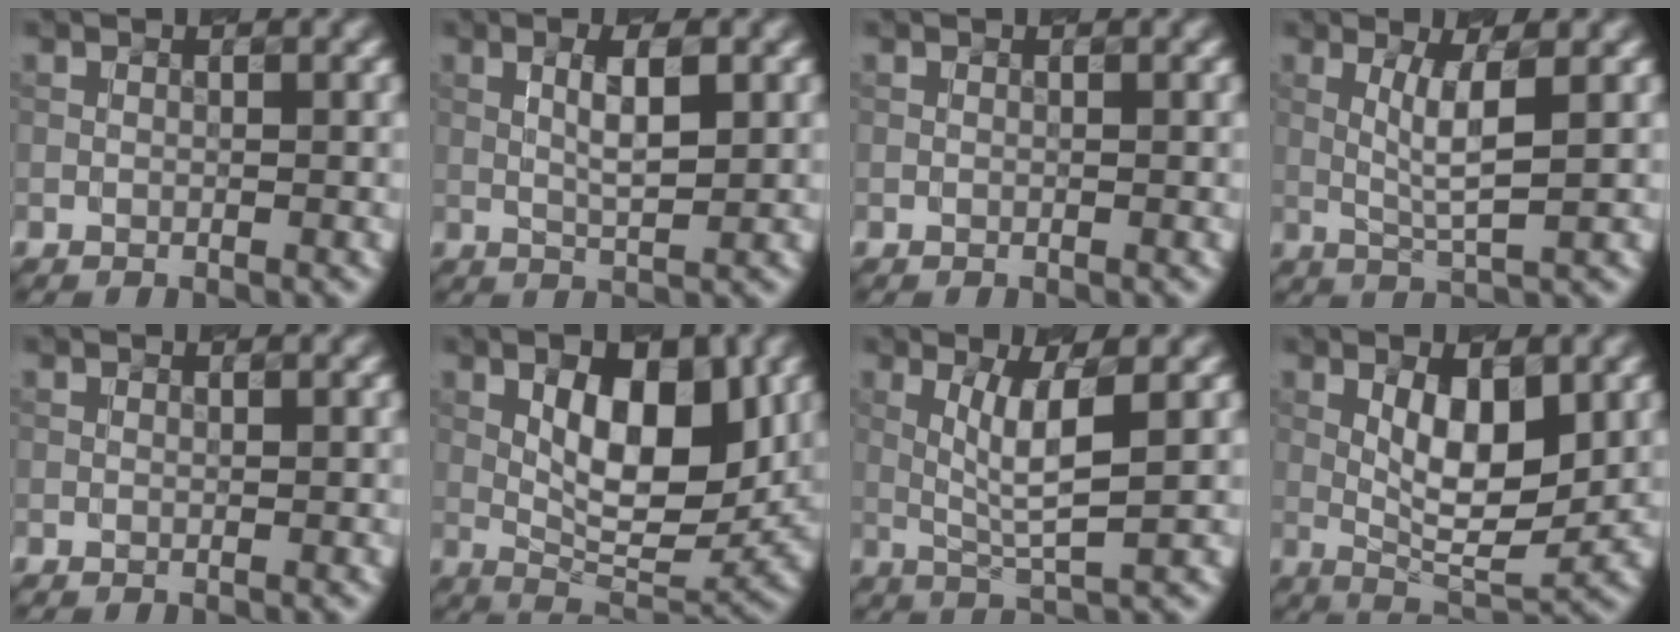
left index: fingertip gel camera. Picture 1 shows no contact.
{"total": 3.3, "force": [0.8, 0.7, 3.1], "torque": [-0.056, 0.002, 0.015]}
{"total": 0.0}
{"total": 3.4, "force": [0.7, 0.3, 3.3], "torque": [-0.070, -0.002, 0.021]}
{"total": 0.0}
{"total": 8.7, "force": [2.1, 3.7, 7.6], "torque": [-0.111, -0.002, 0.033]}
{"total": 4.4, "force": [0.9, 0.6, 4.2], "torque": [-0.090, -0.003, 0.025]}
{"total": 6.6, "force": [1.2, 2.3, 6.1], "torque": [-0.099, -0.005, 0.023]}